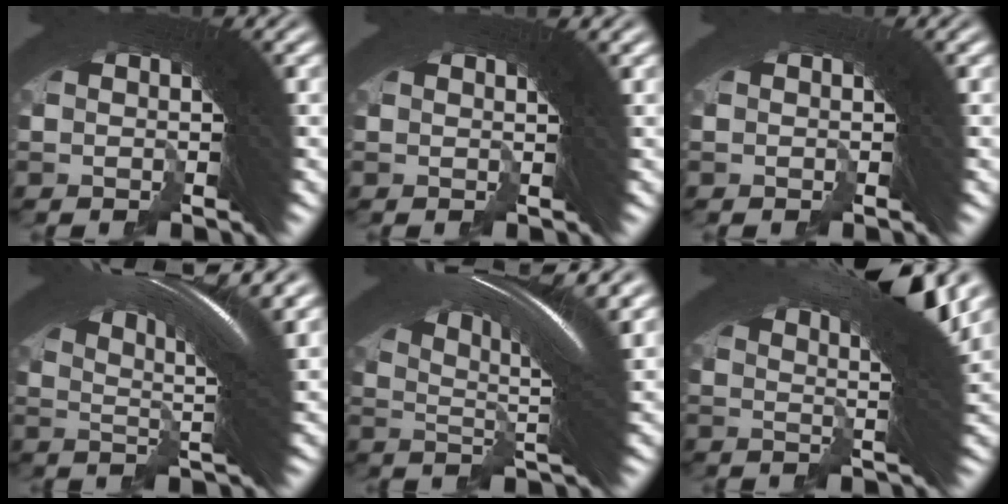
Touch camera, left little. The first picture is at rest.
{"total": 1.7, "force": [1.1, -0.5, 1.2], "torque": [-0.022, 0.008, 0.018]}
{"total": 0.8, "force": [-0.4, -0.4, -0.6], "torque": [0.008, -0.001, -0.006]}
{"total": 10.5, "force": [3.5, 3.8, 9.2], "torque": [-0.160, 0.008, 0.045]}
{"total": 9.7, "force": [2.7, 3.2, 8.8], "torque": [-0.160, 0.003, 0.034]}
{"total": 11.6, "force": [5.4, 4.6, 9.2], "torque": [-0.141, 0.027, 0.062]}